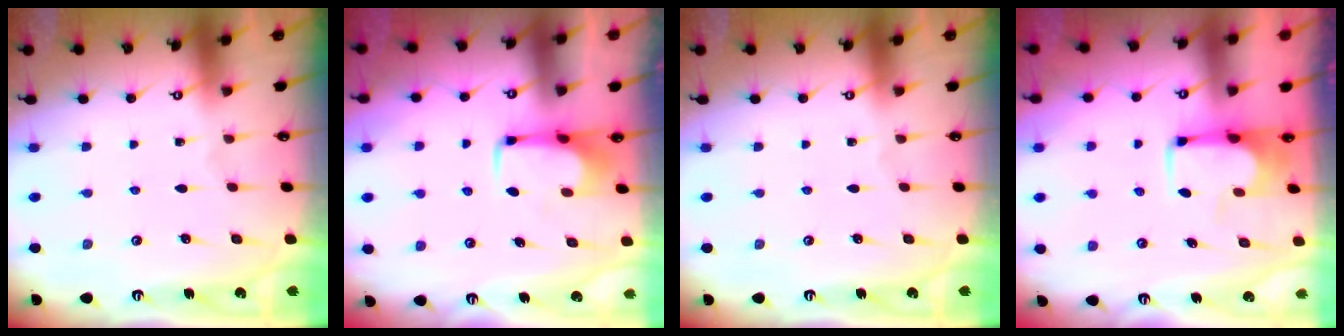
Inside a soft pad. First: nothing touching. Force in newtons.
{"total": 1.7, "press": 1.6, "slide": 0.5}
{"total": 0.0}
{"total": 3.2, "press": 3.1, "slide": 0.5}